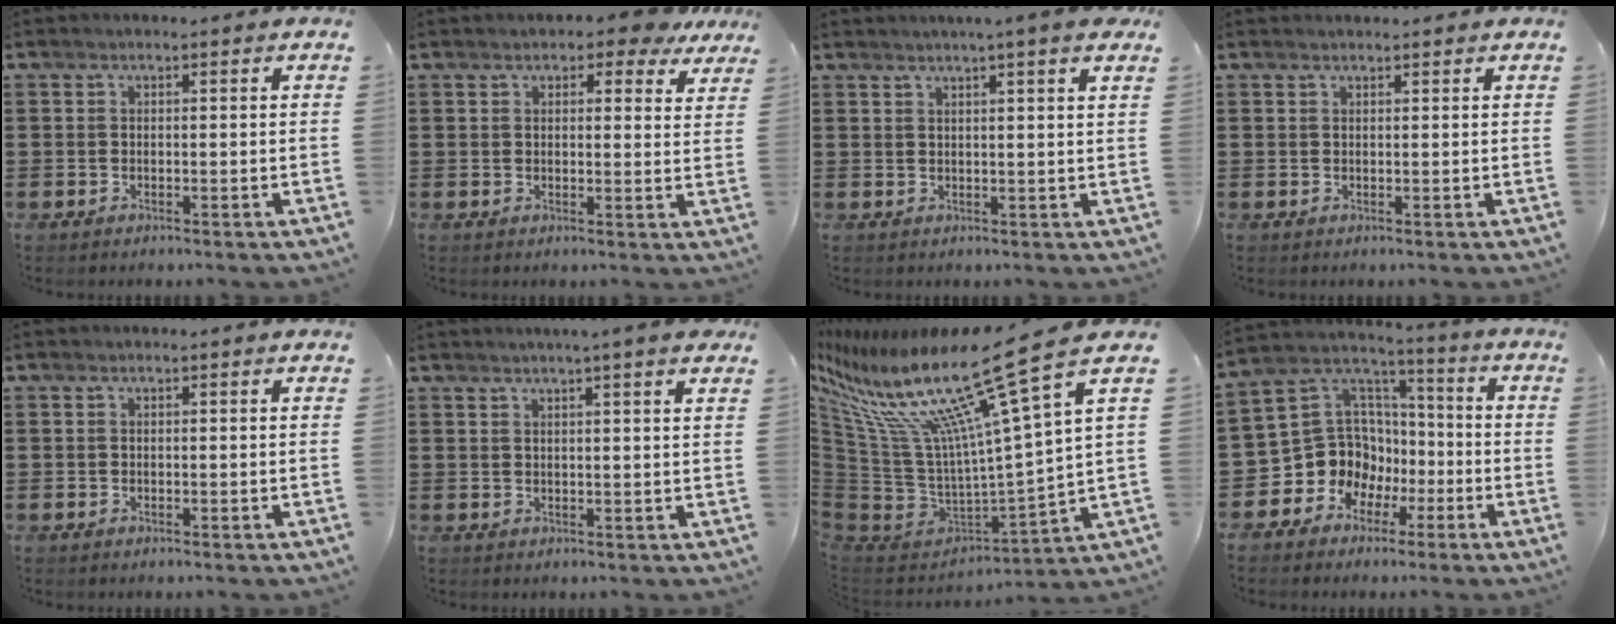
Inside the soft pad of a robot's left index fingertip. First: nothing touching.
{"total": 3.6, "force": [3.0, 1.4, 1.5], "torque": [-0.025, -0.005, 0.050]}
{"total": 3.3, "force": [2.6, -0.7, 2.0], "torque": [-0.044, -0.003, 0.047]}
{"total": 0.7, "force": [0.7, 0.0, 0.2], "torque": [-0.005, -0.002, 0.014]}
{"total": 0.0}
{"total": 2.8, "force": [2.3, -0.6, 1.4], "torque": [-0.033, -0.003, 0.042]}
{"total": 19.4, "force": [11.3, 3.3, 15.4], "torque": [-0.339, -0.080, 0.171]}
{"total": 10.5, "force": [-3.1, 9.8, 2.3], "torque": [-0.098, -0.007, -0.050]}